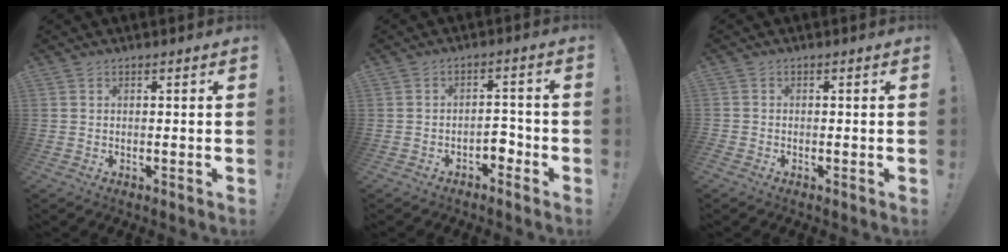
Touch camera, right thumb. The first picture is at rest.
{"total": 4.4, "force": [-2.5, 2.5, 2.7], "torque": [-0.041, 0.013, -0.043]}
{"total": 1.1, "force": [-0.9, 0.7, 0.1], "torque": [0.001, 0.003, -0.016]}